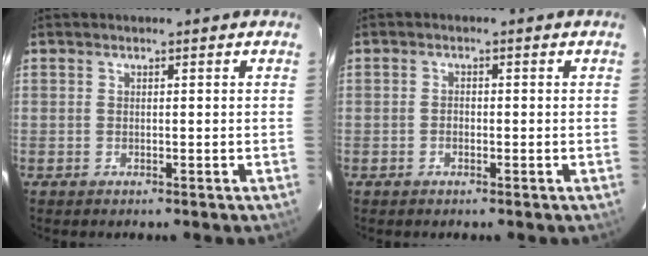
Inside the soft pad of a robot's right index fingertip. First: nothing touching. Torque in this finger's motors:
{"motor_torque": [-0.21, -0.07, -0.10, -0.01]}